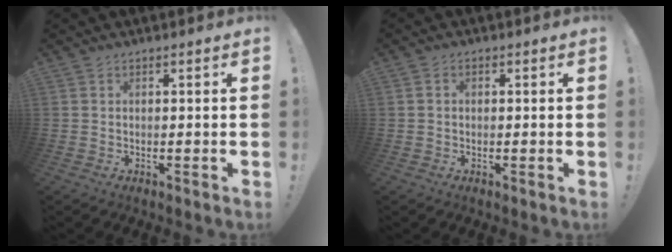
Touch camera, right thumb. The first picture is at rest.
{"total": 1.0, "force": [-0.3, 0.8, 0.4], "torque": [-0.006, 0.003, -0.006]}